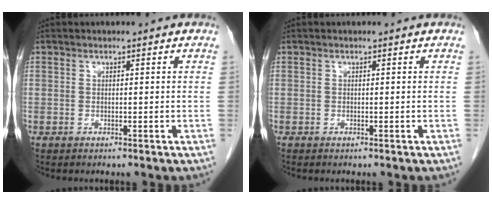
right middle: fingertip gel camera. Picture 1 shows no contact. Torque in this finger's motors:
{"motor_torque": [0.13, -0.09, -0.03, 0.01]}